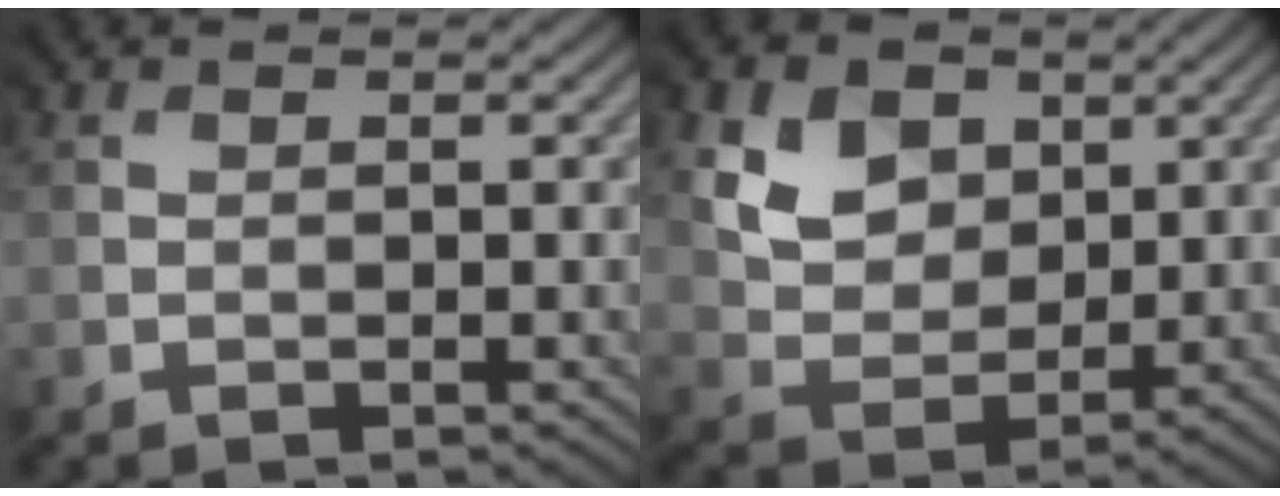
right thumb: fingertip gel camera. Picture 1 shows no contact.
{"total": 7.0, "force": [3.6, 5.3, 2.9], "torque": [-0.086, -0.003, 0.054]}